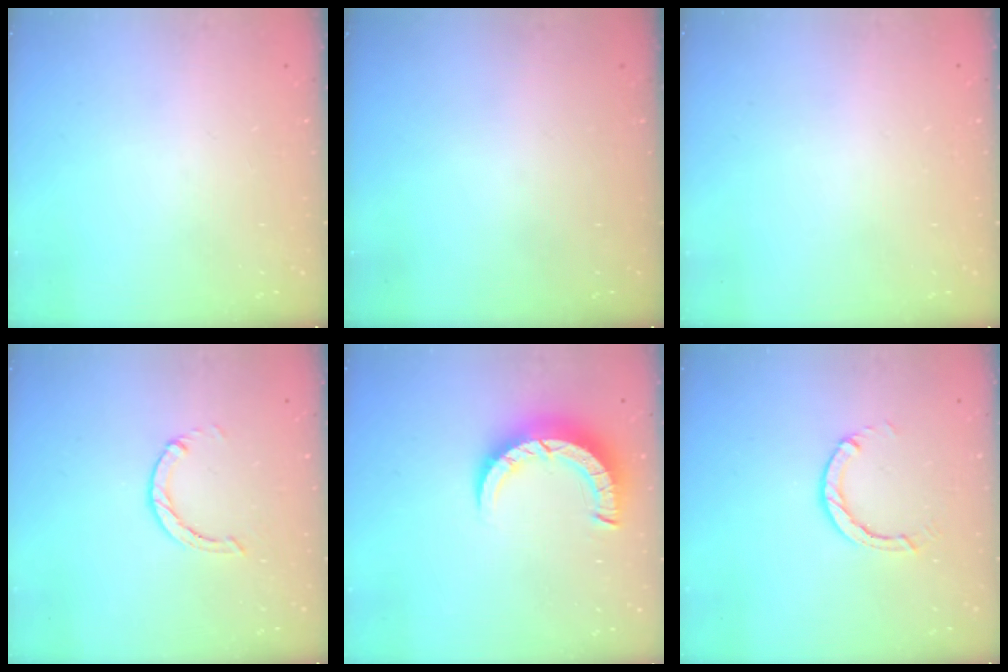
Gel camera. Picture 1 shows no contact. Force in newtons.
{"total": 0.0}
{"total": 2.6, "press": 2.6, "slide": 0.2}
{"total": 1.0, "press": 0.9, "slide": 0.3}
{"total": 6.7, "press": 6.7, "slide": 0.7}
{"total": 3.8, "press": 3.8, "slide": 0.5}